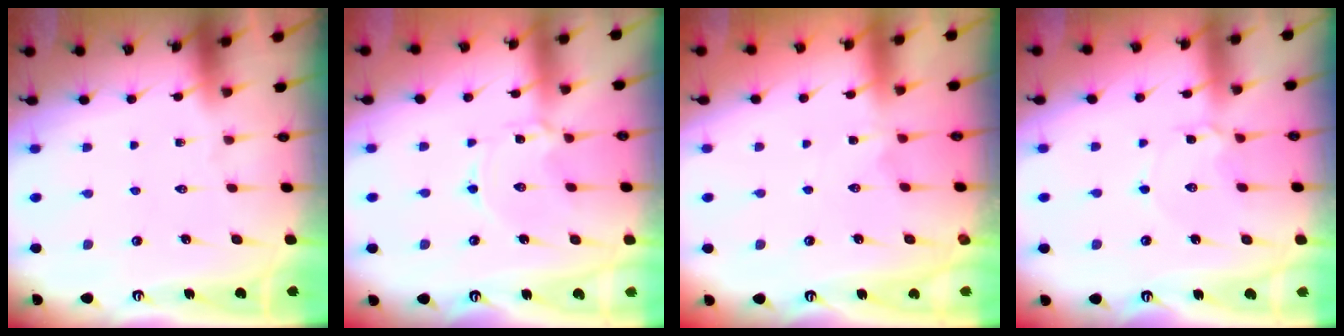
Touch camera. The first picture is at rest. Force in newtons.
{"total": 1.5, "press": 1.5, "slide": 0.2}
{"total": 1.0, "press": 1.0, "slide": 0.3}
{"total": 2.8, "press": 2.8, "slide": 0.3}